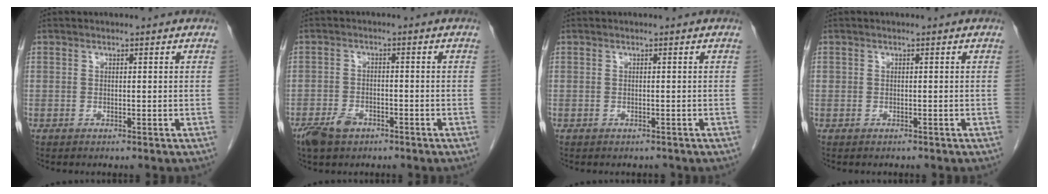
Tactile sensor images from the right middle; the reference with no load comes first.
{"total": 4.7, "force": [-3.0, 2.6, 2.5], "torque": [-0.053, -0.002, -0.048]}
{"total": 0.9, "force": [-0.8, 0.5, 0.0], "torque": [-0.005, 0.001, -0.011]}
{"total": 0.6, "force": [-0.3, 0.5, 0.0], "torque": [-0.003, 0.005, -0.005]}